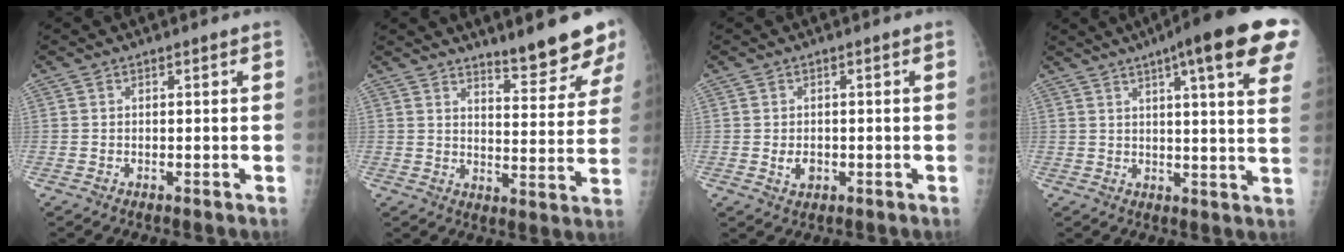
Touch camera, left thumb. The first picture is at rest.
{"total": 10.5, "force": [8.5, 1.7, 5.9], "torque": [-0.051, -0.065, 0.121]}
{"total": 2.4, "force": [-0.4, 1.8, 1.5], "torque": [-0.018, 0.000, 0.000]}
{"total": 20.1, "force": [11.0, 3.0, 16.5], "torque": [-0.216, -0.014, 0.133]}